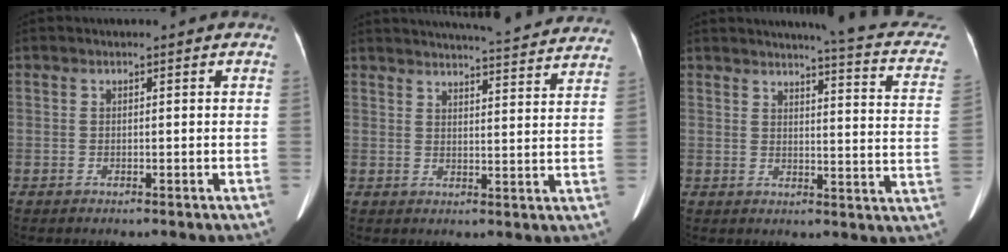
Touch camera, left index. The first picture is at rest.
{"total": 22.3, "force": [21.1, 1.6, 7.0], "torque": [-0.099, -0.031, 0.249]}
{"total": 13.9, "force": [12.2, 1.1, 6.7], "torque": [-0.077, -0.055, 0.111]}